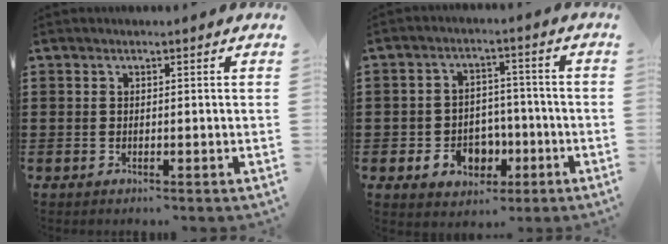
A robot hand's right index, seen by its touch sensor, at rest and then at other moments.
{"total": 5.6, "force": [-2.0, 4.6, 2.5], "torque": [-0.046, 0.013, -0.035]}